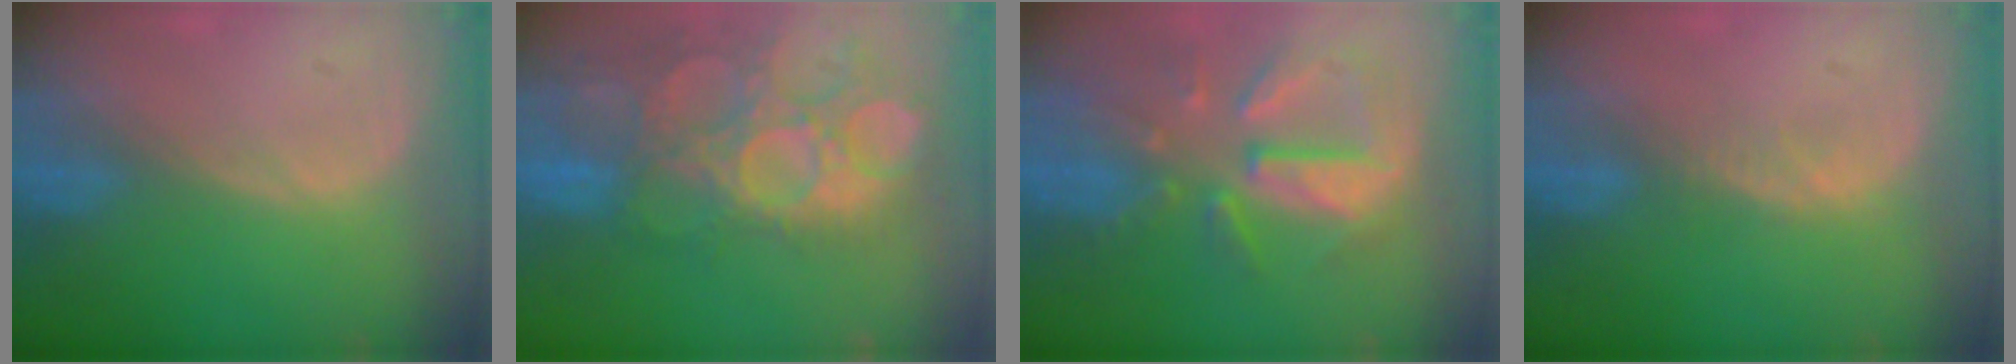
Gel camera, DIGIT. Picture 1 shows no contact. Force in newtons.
{"total": 15.1, "press": 12.6, "slide": 8.4}
{"total": 10.7, "press": 9.5, "slide": 5.0}
{"total": 1.5, "press": 1.5, "slide": 0.2}